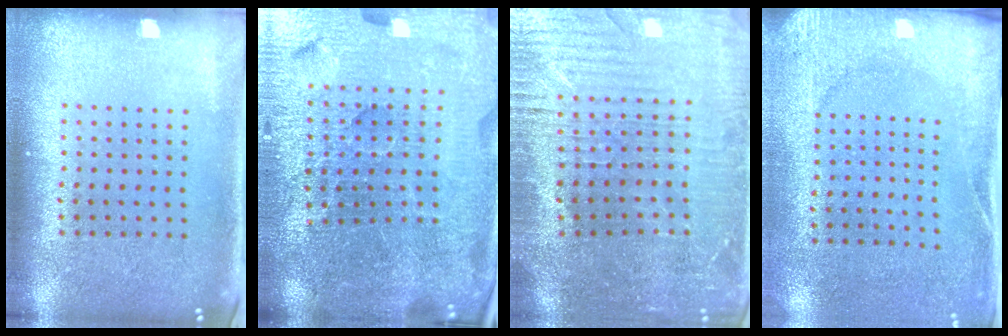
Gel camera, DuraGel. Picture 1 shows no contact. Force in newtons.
{"total": 5.4, "press": 5.0, "slide": 1.9}
{"total": 3.1, "press": 3.1, "slide": 0.6}
{"total": 2.7, "press": 2.2, "slide": 1.7}